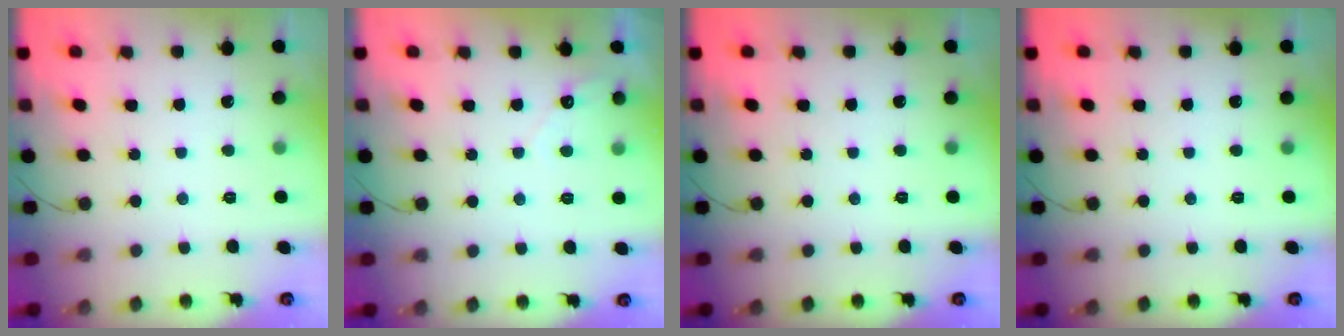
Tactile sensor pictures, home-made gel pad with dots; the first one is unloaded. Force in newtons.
{"total": 2.9, "press": 2.9, "slide": 0.1}
{"total": 0.0}
{"total": 0.0}